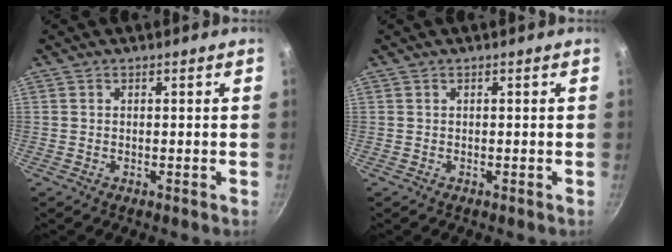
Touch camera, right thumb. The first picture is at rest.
{"total": 0.0}